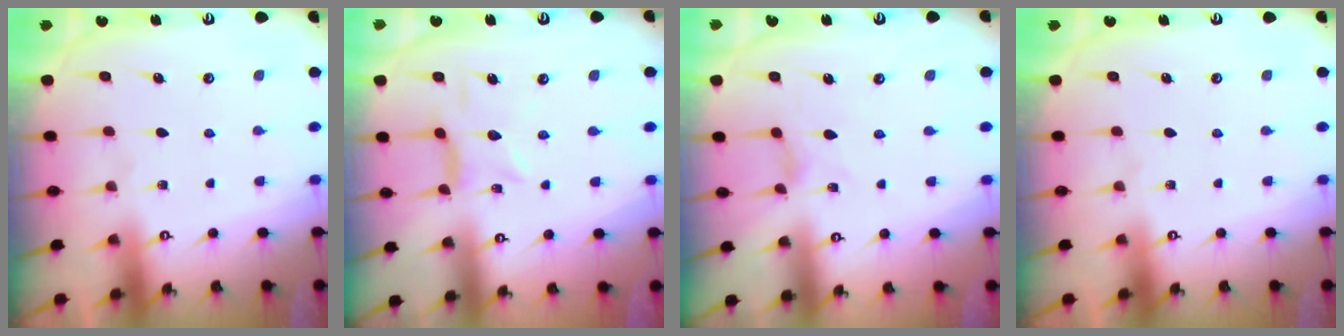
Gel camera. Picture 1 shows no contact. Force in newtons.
{"total": 1.9, "press": 1.9, "slide": 0.2}
{"total": 0.0}
{"total": 0.0}